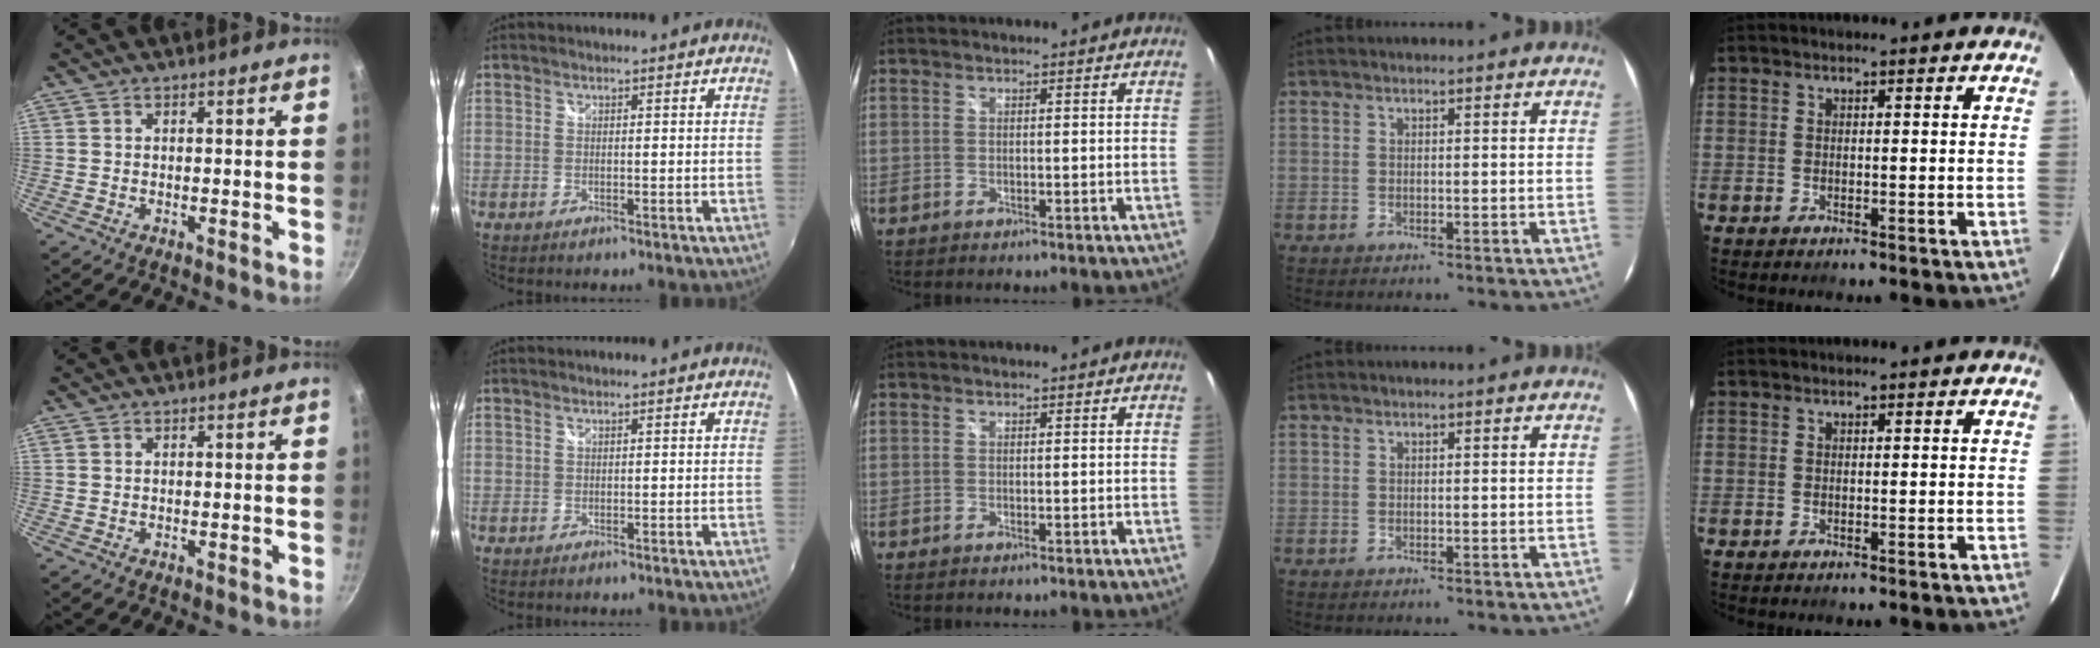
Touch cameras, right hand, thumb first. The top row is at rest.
{}